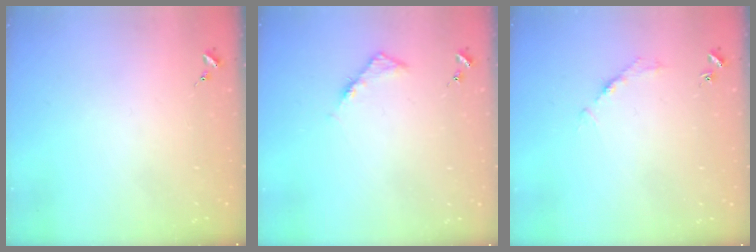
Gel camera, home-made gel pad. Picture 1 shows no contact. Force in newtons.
{"total": 4.1, "press": 4.0, "slide": 0.5}
{"total": 2.7, "press": 2.7, "slide": 0.4}